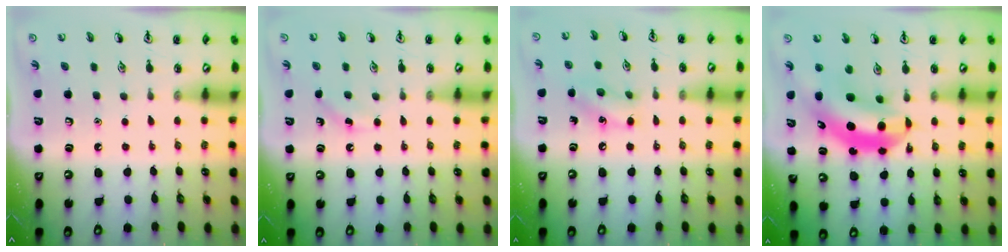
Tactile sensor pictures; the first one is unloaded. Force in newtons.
{"total": 2.8, "press": 2.6, "slide": 0.9}
{"total": 8.8, "press": 8.7, "slide": 1.2}
{"total": 7.5, "press": 7.2, "slide": 2.1}